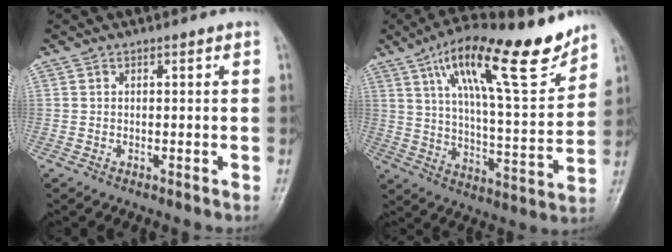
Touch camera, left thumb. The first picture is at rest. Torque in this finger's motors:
{"motor_torque": [0.42, 0.41, 1.40, -1.38, 0.25]}